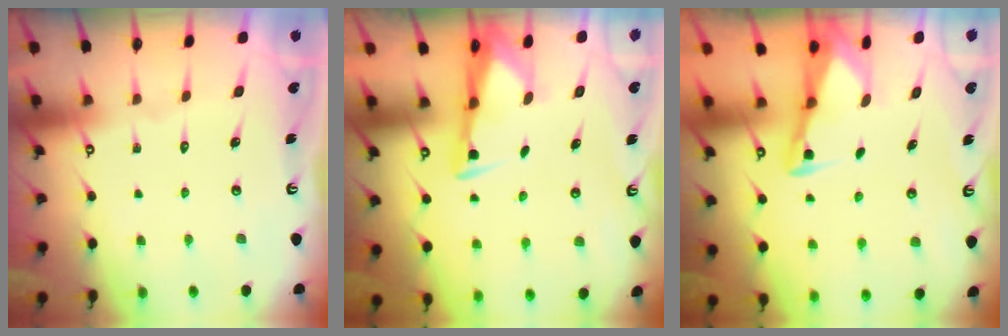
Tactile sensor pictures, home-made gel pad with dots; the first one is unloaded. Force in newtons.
{"total": 3.4, "press": 3.3, "slide": 0.9}
{"total": 3.0, "press": 3.0, "slide": 0.4}